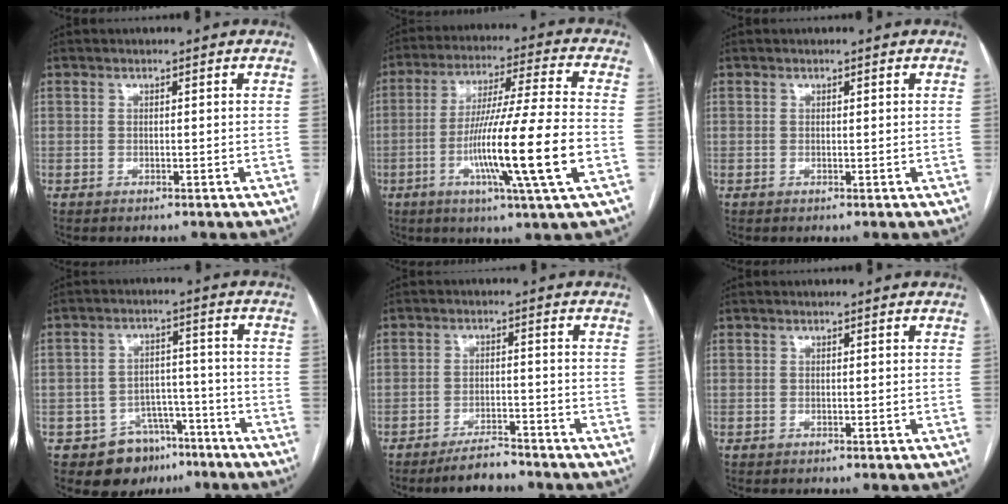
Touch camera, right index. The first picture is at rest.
{"total": 16.7, "force": [-4.7, -1.1, 16.0], "torque": [-0.291, -0.014, -0.087]}
{"total": 0.0}
{"total": 8.8, "force": [-5.7, 6.5, 1.8], "torque": [-0.010, 0.032, -0.077]}
{"total": 4.7, "force": [-4.3, 1.1, 1.6], "torque": [-0.030, -0.006, -0.072]}
{"total": 0.0}